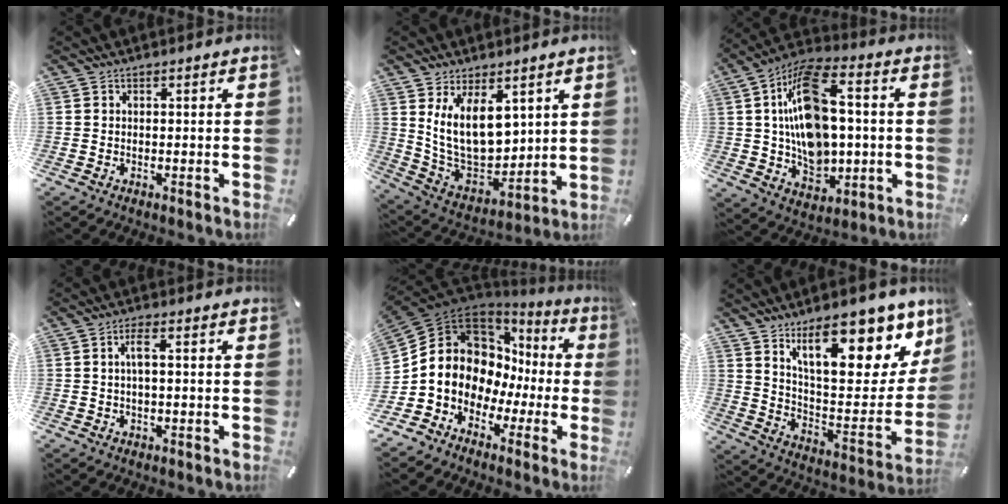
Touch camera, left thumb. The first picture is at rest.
{"total": 14.3, "force": [5.9, 9.2, 9.2], "torque": [-0.183, -0.051, 0.112]}
{"total": 17.7, "force": [2.0, 12.0, 12.9], "torque": [-0.246, 0.003, 0.035]}
{"total": 3.5, "force": [0.4, 1.0, 3.4], "torque": [-0.066, 0.007, 0.005]}
{"total": 11.8, "force": [0.6, 11.0, 4.2], "torque": [-0.096, -0.037, 0.018]}
{"total": 23.6, "force": [15.0, 9.6, 15.5], "torque": [-0.215, -0.098, 0.249]}